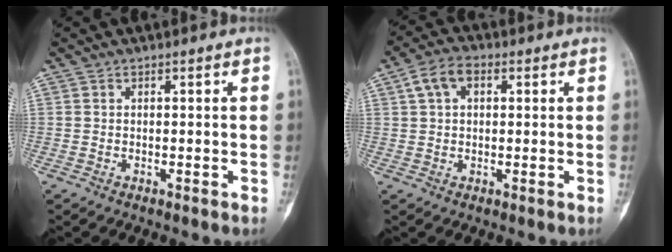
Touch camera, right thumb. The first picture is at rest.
{"total": 6.0, "force": [2.0, 3.8, 4.2], "torque": [-0.077, 0.016, 0.032]}